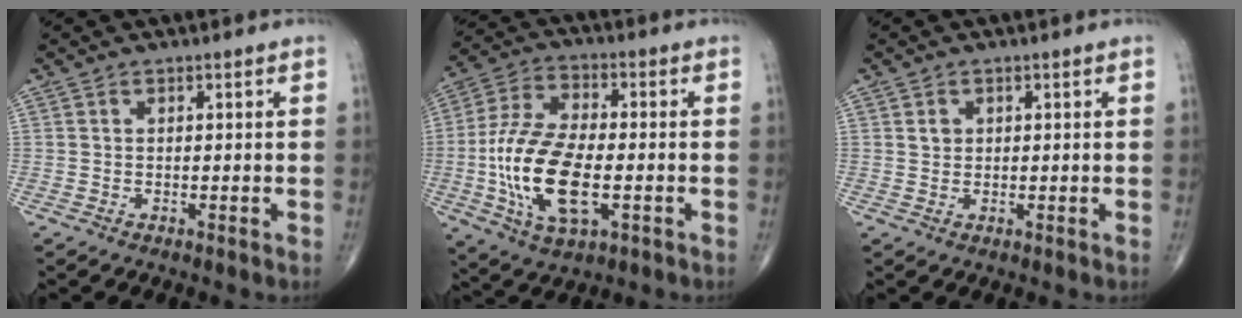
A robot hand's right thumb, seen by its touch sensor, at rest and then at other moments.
{"total": 17.6, "force": [-3.3, 8.4, 15.1], "torque": [-0.305, 0.012, -0.057]}
{"total": 1.4, "force": [0.5, 1.2, 0.6], "torque": [-0.003, -0.001, 0.008]}